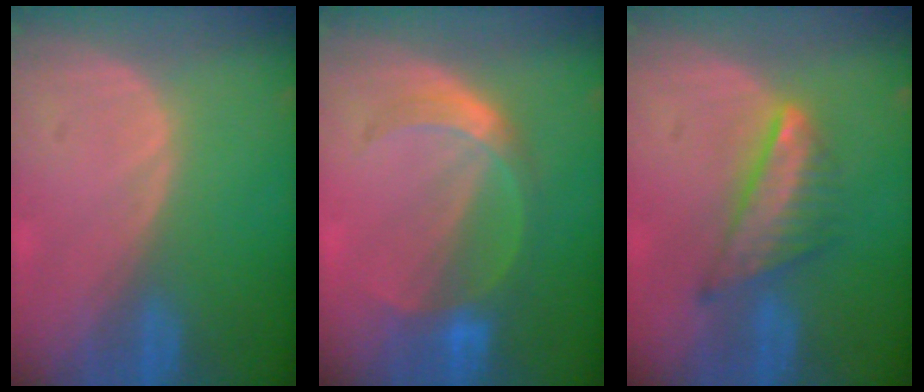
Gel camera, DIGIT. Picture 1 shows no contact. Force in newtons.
{"total": 5.7, "press": 5.4, "slide": 1.9}
{"total": 7.3, "press": 6.3, "slide": 3.6}